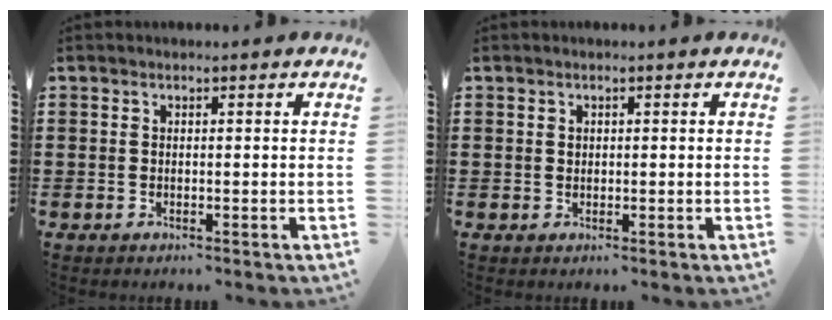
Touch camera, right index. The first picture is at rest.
{"total": 0.7, "force": [0.3, 0.6, 0.2], "torque": [-0.006, 0.004, 0.006]}